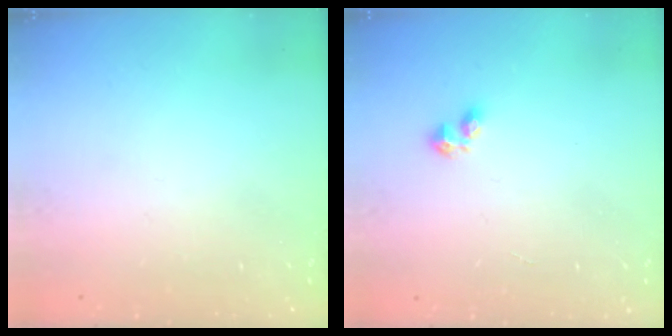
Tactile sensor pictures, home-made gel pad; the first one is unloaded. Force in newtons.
{"total": 2.9, "press": 2.8, "slide": 0.5}